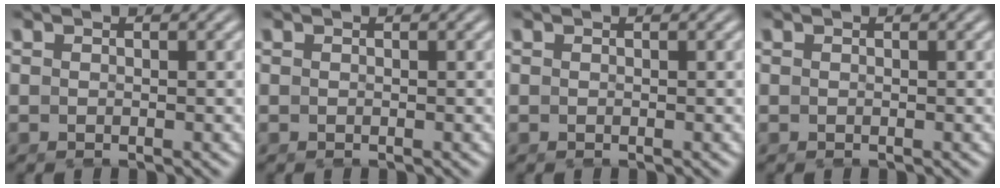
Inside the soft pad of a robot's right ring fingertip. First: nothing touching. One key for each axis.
{"total": 0.0}
{"total": 0.0}
{"total": 0.0}